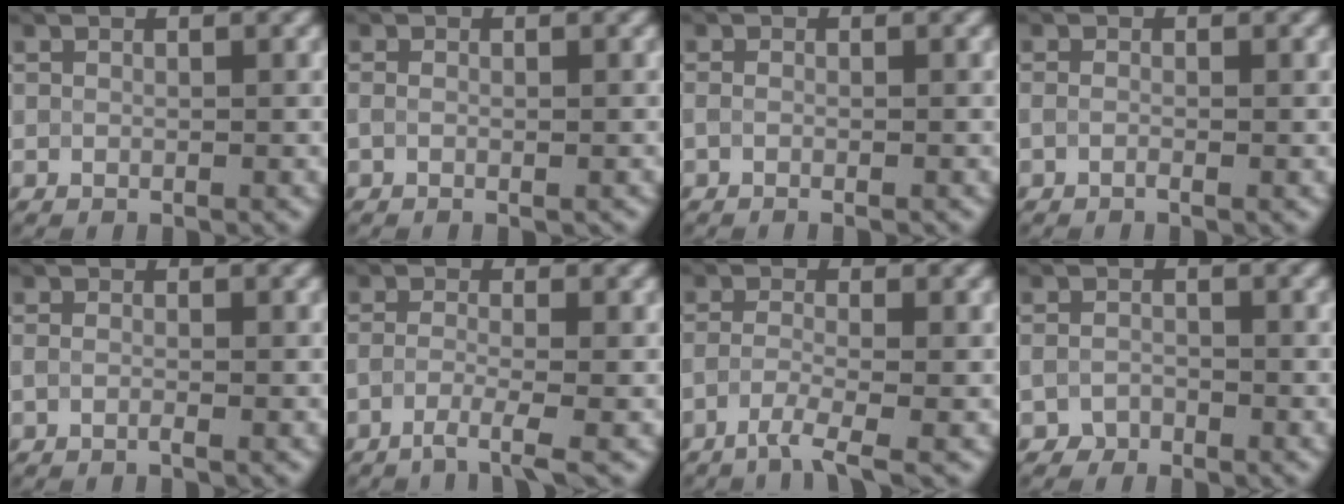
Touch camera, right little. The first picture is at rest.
{"total": 1.0, "force": [-0.5, 0.1, 0.9], "torque": [-0.011, 0.002, -0.002]}
{"total": 1.7, "force": [-1.0, 0.6, 1.3], "torque": [-0.002, -0.003, -0.012]}
{"total": 1.1, "force": [-0.8, 0.1, 0.6], "torque": [-0.006, -0.002, -0.012]}
{"total": 1.1, "force": [-0.8, 0.1, 0.7], "torque": [-0.007, -0.003, -0.012]}
{"total": 3.0, "force": [-2.2, 0.2, 2.0], "torque": [-0.027, 0.001, -0.052]}
{"total": 3.1, "force": [-2.4, 0.2, 1.9], "torque": [-0.028, 0.002, -0.055]}
{"total": 1.5, "force": [-1.4, 0.5, -0.3], "torque": [0.009, 0.006, -0.022]}